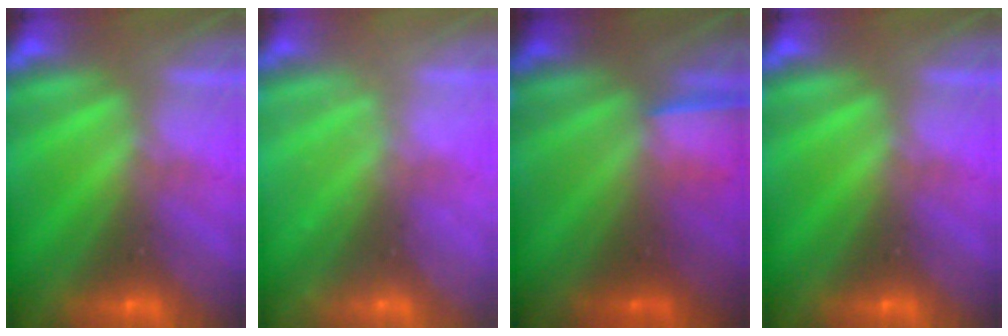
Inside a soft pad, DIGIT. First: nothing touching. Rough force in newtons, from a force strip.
{"total": 2.3}
{"total": 1.3}
{"total": 0.0}